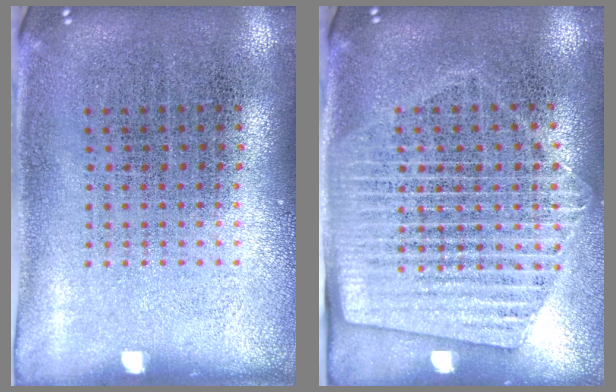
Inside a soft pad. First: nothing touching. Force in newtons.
{"total": 1.7, "press": 1.5, "slide": 0.8}